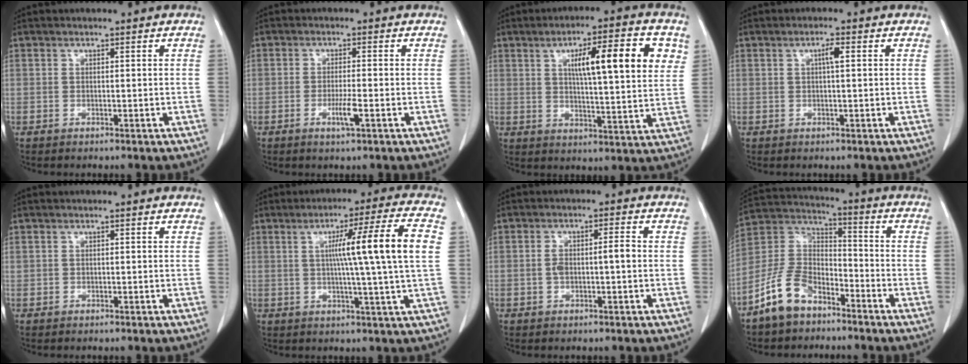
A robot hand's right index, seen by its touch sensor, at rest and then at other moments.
{"total": 3.2, "force": [-1.2, 0.1, 3.0], "torque": [-0.057, -0.005, -0.021]}
{"total": 14.1, "force": [4.9, 2.1, 13.0], "torque": [-0.192, 0.013, 0.071]}
{"total": 2.1, "force": [0.6, 0.2, 2.0], "torque": [-0.035, 0.002, 0.010]}
{"total": 0.0}
{"total": 13.2, "force": [2.1, -2.0, 12.9], "torque": [-0.195, 0.005, 0.030]}
{"total": 4.1, "force": [-0.2, 1.1, 4.0], "torque": [-0.082, 0.014, -0.001]}
{"total": 10.9, "force": [-7.2, 6.0, 5.5], "torque": [-0.128, 0.018, -0.145]}